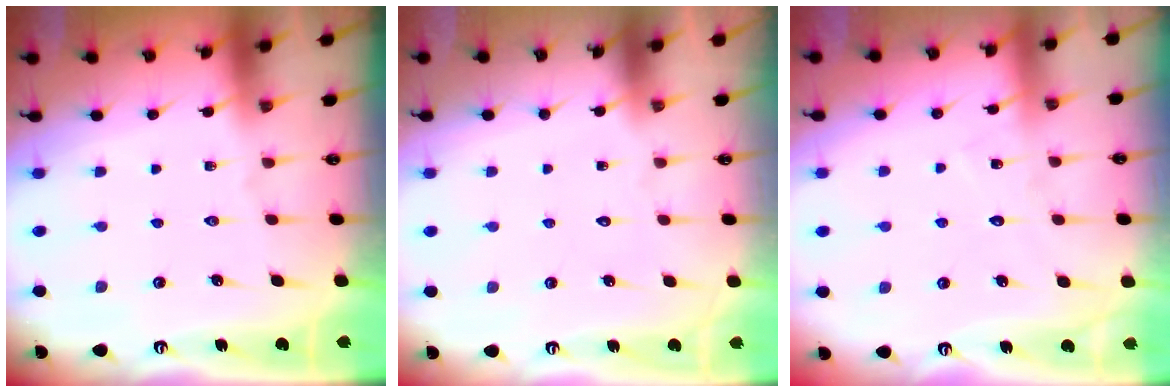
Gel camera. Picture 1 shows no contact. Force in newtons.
{"total": 1.6, "press": 1.6, "slide": 0.1}
{"total": 6.3, "press": 6.3, "slide": 0.2}